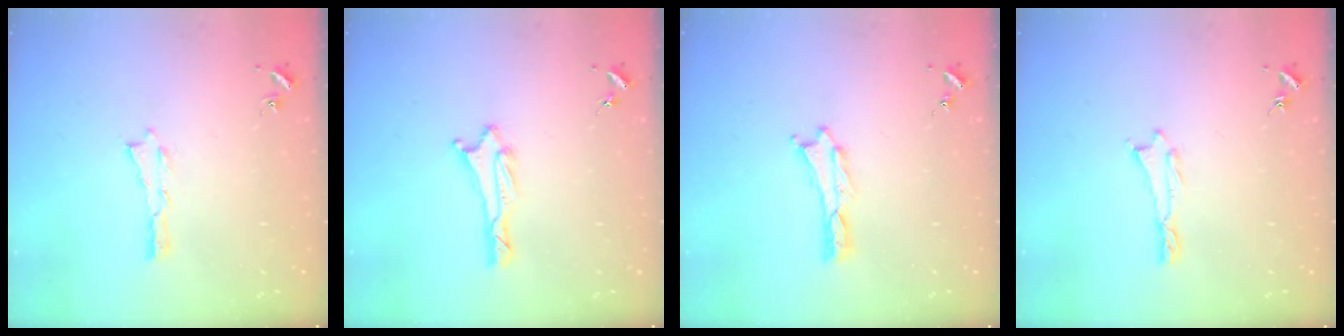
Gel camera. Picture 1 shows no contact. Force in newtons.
{"total": 1.3, "press": 1.3, "slide": 0.1}
{"total": 0.0}
{"total": 0.0}